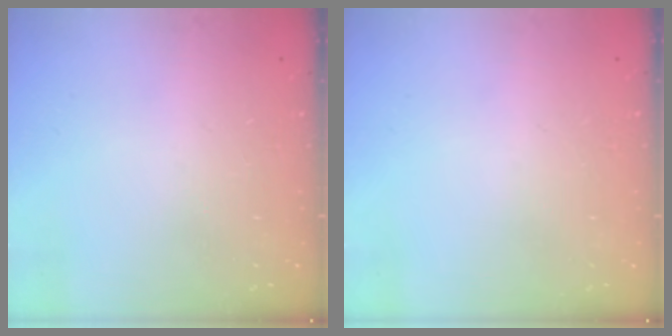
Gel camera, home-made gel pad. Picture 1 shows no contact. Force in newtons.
{"total": 0.0}